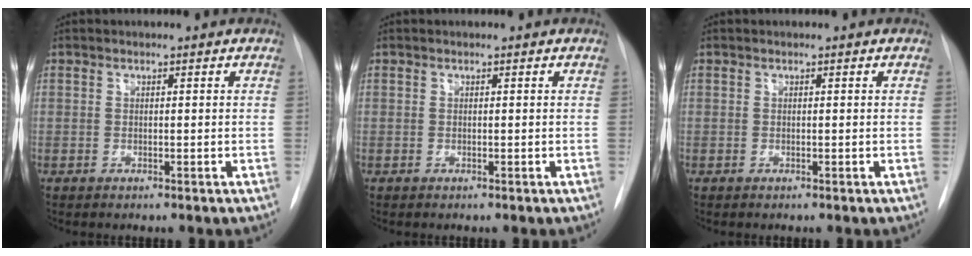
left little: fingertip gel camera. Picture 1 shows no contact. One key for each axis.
{"total": 0.0}
{"total": 0.0}